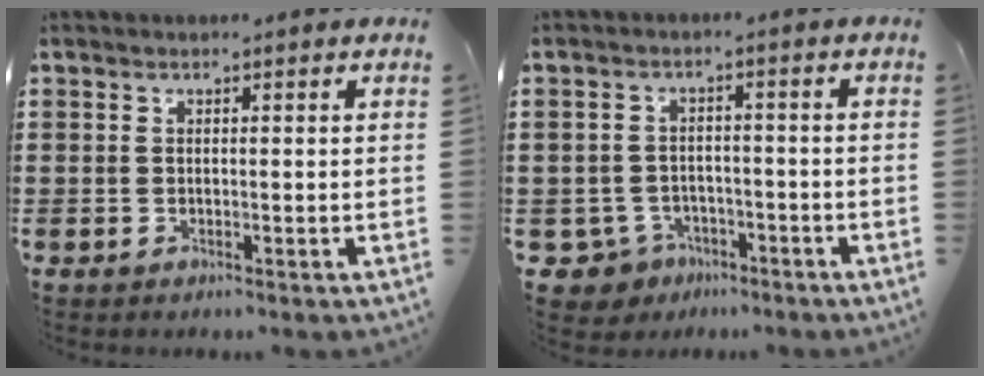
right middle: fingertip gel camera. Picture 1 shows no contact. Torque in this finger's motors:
{"motor_torque": [2.14, 0.00, 0.11, 0.01]}